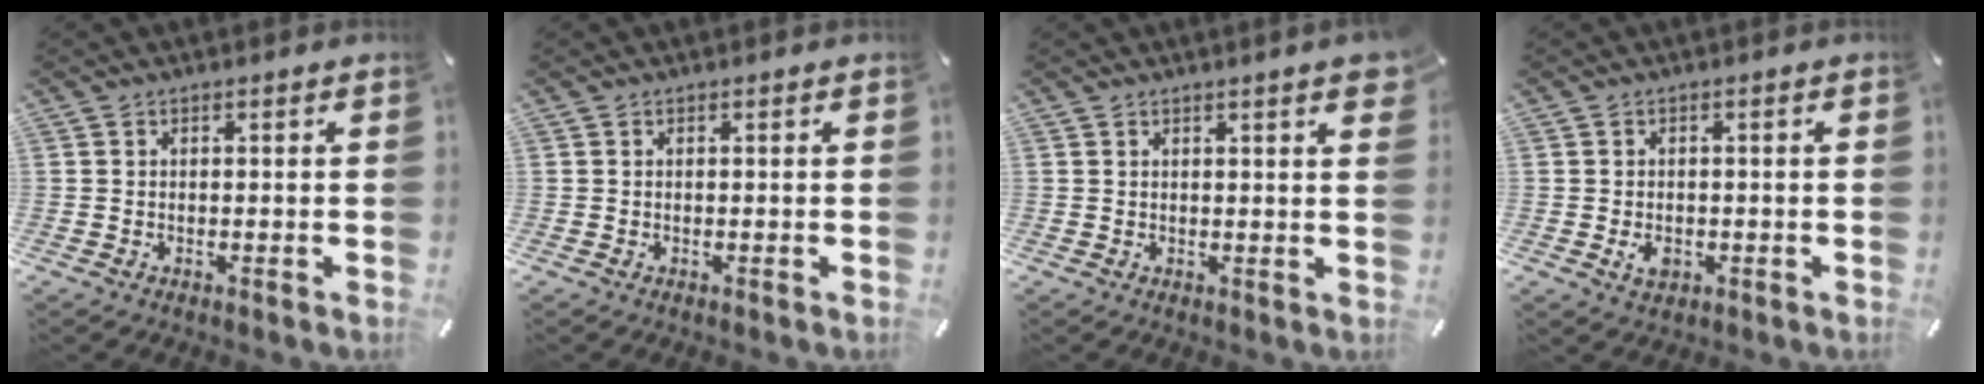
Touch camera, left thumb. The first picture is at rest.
{"total": 0.0}
{"total": 3.0, "force": [1.7, 0.3, 2.4], "torque": [-0.041, -0.004, 0.028]}
{"total": 2.9, "force": [-0.9, 2.0, 1.9], "torque": [-0.039, 0.000, -0.016]}